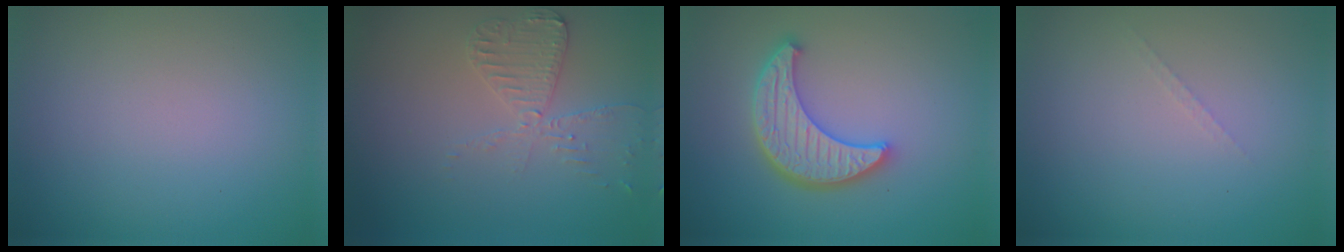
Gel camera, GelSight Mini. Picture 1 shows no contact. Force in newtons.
{"total": 2.9, "press": 2.8, "slide": 0.6}
{"total": 5.1, "press": 4.3, "slide": 2.8}
{"total": 0.6, "press": 0.6, "slide": 0.1}